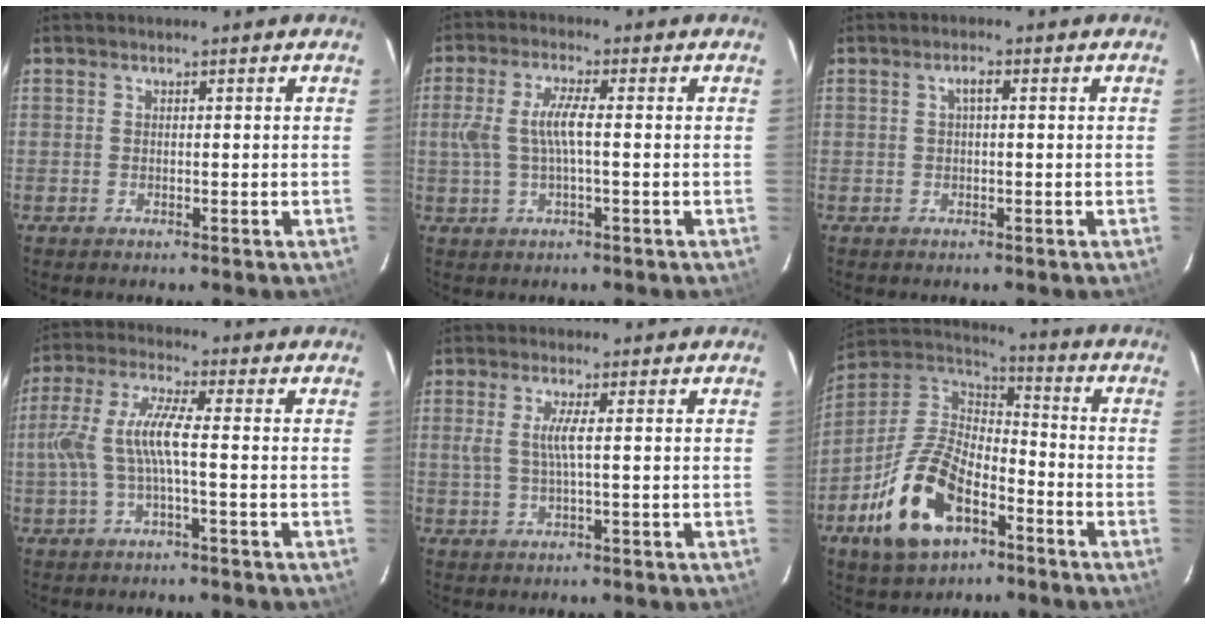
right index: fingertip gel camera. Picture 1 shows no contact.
{"total": 6.1, "force": [-0.1, 1.4, 5.9], "torque": [-0.122, 0.006, 0.002]}
{"total": 1.4, "force": [0.2, 0.4, 1.4], "torque": [-0.026, 0.007, 0.002]}
{"total": 8.1, "force": [-1.4, 1.1, 7.9], "torque": [-0.175, 0.007, -0.021]}
{"total": 3.4, "force": [0.3, -0.2, 3.3], "torque": [-0.065, 0.004, 0.009]}
{"total": 18.0, "force": [-8.7, 9.4, 12.6], "torque": [-0.272, 0.001, -0.156]}